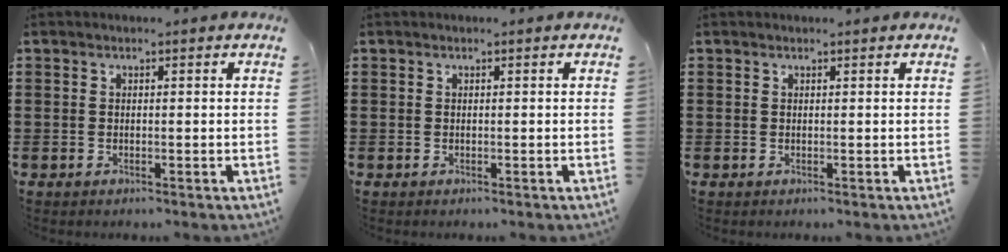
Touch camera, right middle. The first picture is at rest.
{"total": 0.0}
{"total": 0.0}